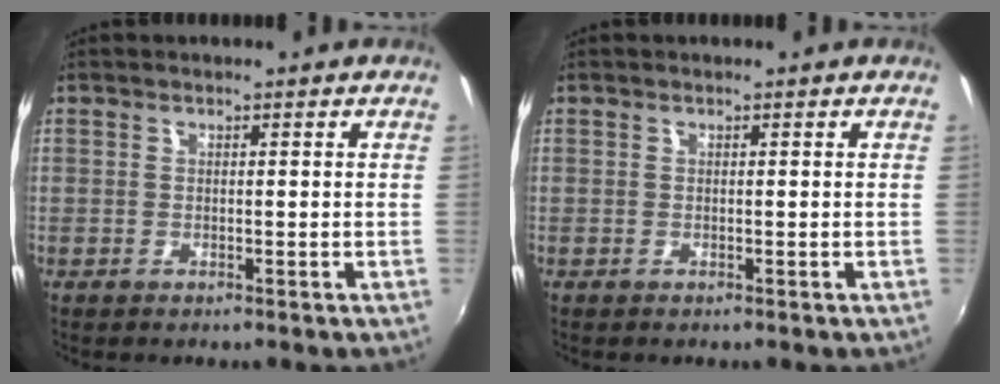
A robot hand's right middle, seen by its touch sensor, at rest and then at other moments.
{"total": 0.0}